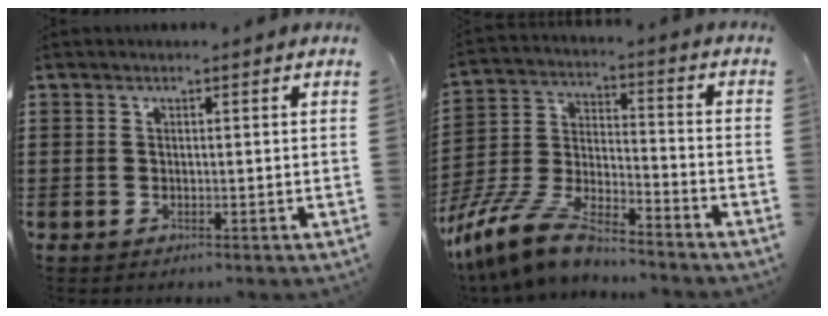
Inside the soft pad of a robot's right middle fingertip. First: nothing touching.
{"total": 11.4, "force": [-9.9, 2.2, 5.2], "torque": [-0.120, 0.015, -0.200]}